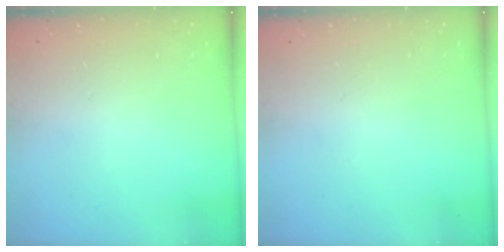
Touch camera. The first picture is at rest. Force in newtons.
{"total": 0.0}